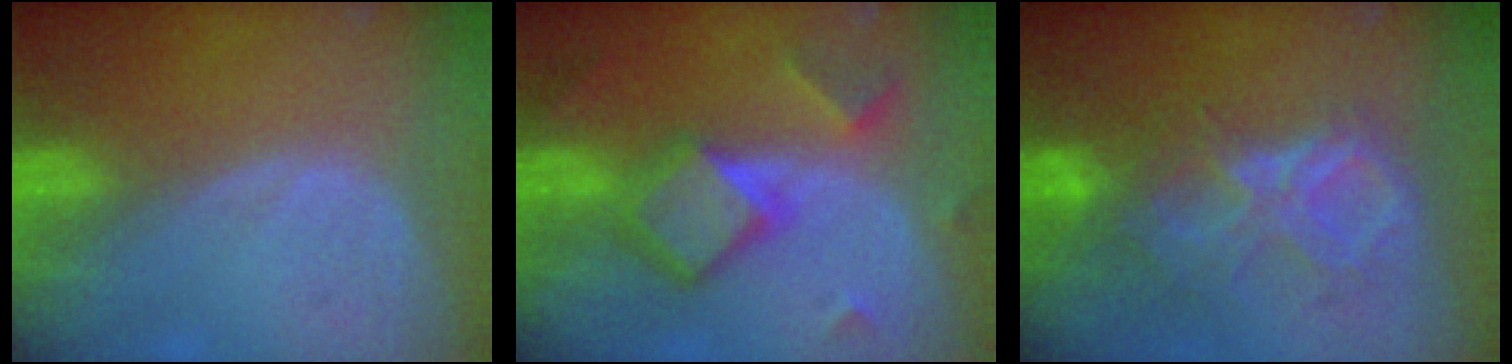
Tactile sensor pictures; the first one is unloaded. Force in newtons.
{"total": 7.9, "press": 7.8, "slide": 0.5}
{"total": 8.5, "press": 7.5, "slide": 3.9}